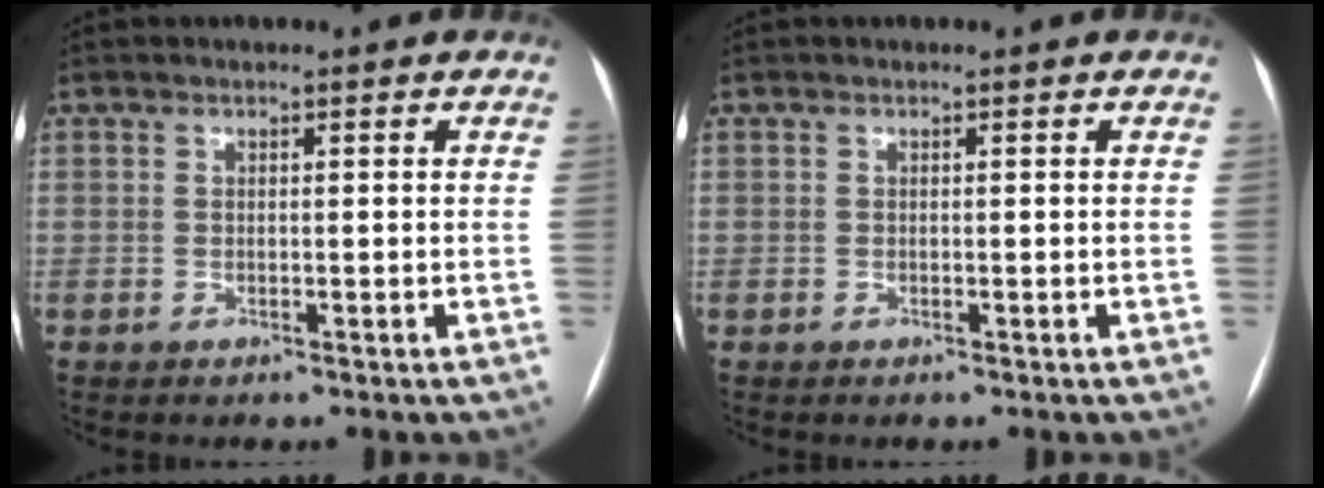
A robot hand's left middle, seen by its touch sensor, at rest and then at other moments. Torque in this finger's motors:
{"motor_torque": [0.00, 0.00, 0.00, 0.00]}